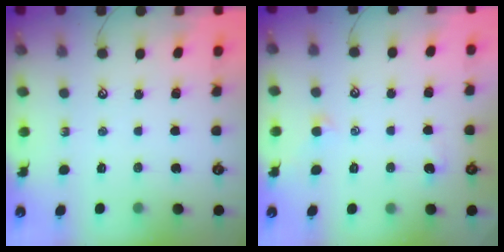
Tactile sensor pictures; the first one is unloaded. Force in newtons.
{"total": 0.6, "press": 0.1, "slide": 0.6}